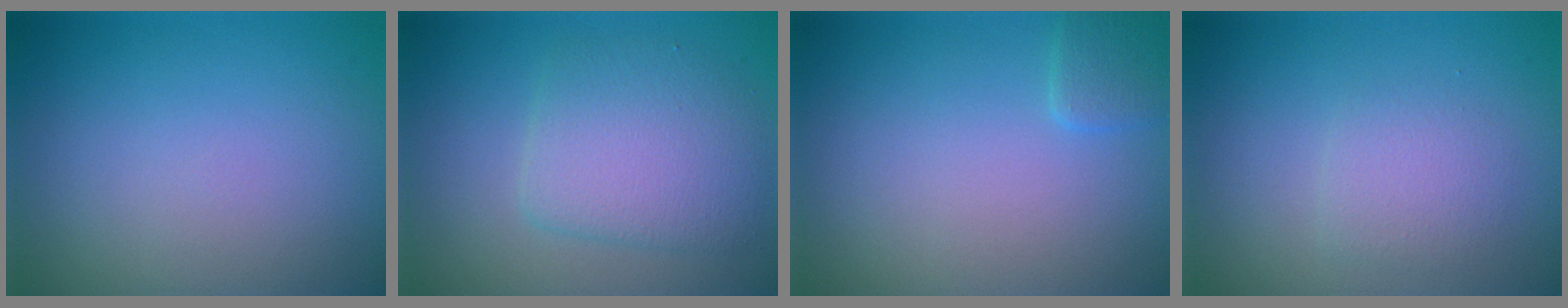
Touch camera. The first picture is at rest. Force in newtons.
{"total": 4.6, "press": 4.6, "slide": 0.1}
{"total": 1.3, "press": 1.3, "slide": 0.1}
{"total": 1.9, "press": 1.9, "slide": 0.1}